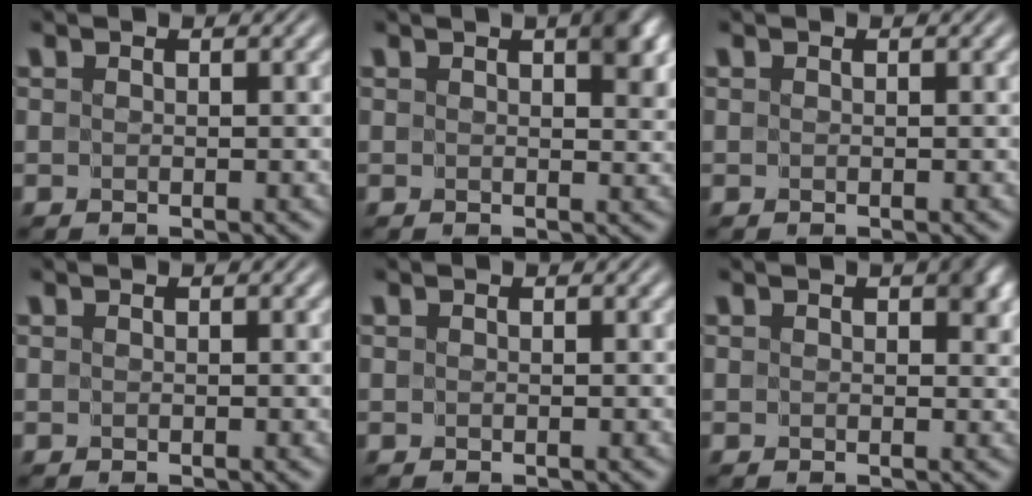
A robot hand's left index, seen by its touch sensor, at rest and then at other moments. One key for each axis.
{"total": 3.2, "fx": 1.4, "fy": 1.3, "fz": 2.5, "tx": -0.026, "ty": 0.000, "tz": 0.021}
{"total": 0.0}
{"total": 0.0}
{"total": 0.0}
{"total": 2.2, "fx": 0.7, "fy": 1.3, "fz": 1.6, "tx": -0.016, "ty": -0.002, "tz": 0.011}